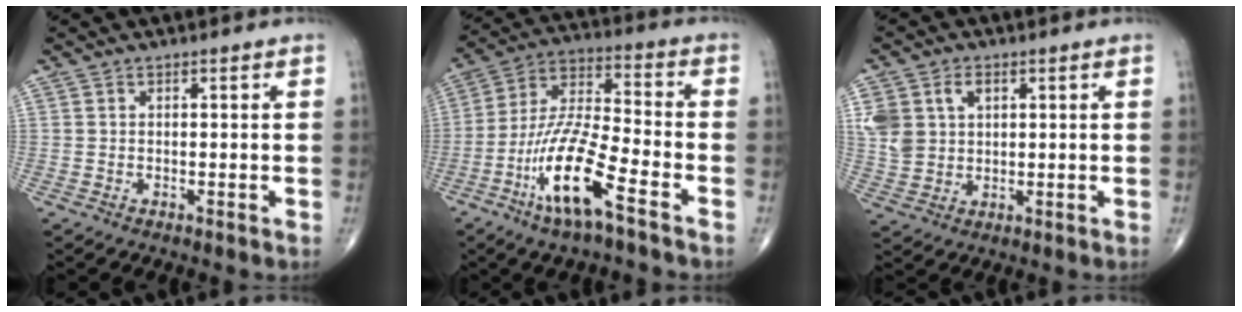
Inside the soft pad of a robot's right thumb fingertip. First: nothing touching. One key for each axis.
{"total": 15.3, "fx": -7.9, "fy": 3.2, "fz": 12.7, "tx": -0.261, "ty": 0.041, "tz": -0.150}
{"total": 8.4, "fx": 2.7, "fy": 6.3, "fz": 5.0, "tx": -0.093, "ty": 0.000, "tz": 0.063}